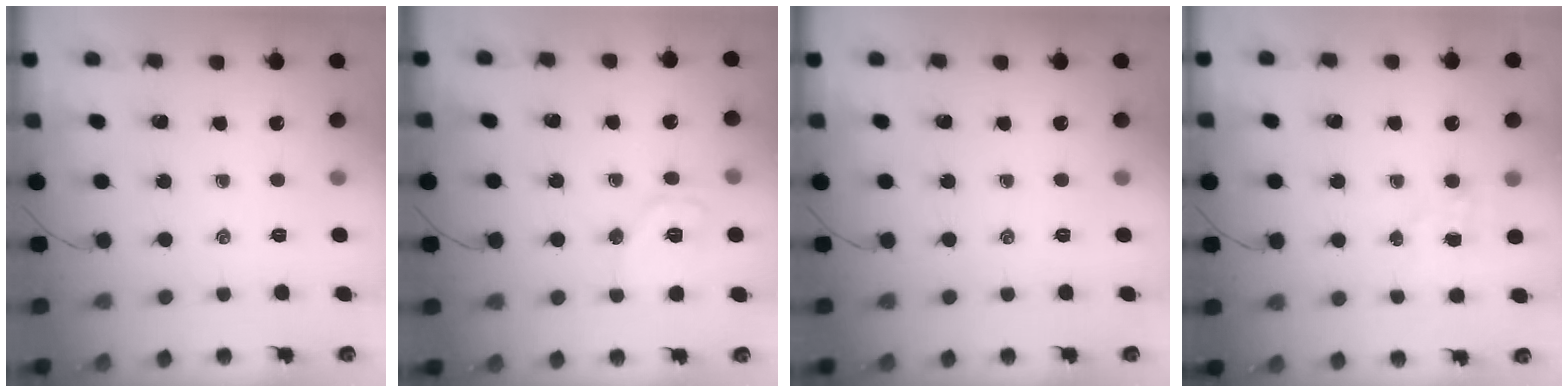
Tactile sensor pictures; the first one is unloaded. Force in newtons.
{"total": 9.7, "press": 9.7, "slide": 0.6}
{"total": 0.0}
{"total": 3.6, "press": 3.5, "slide": 1.0}